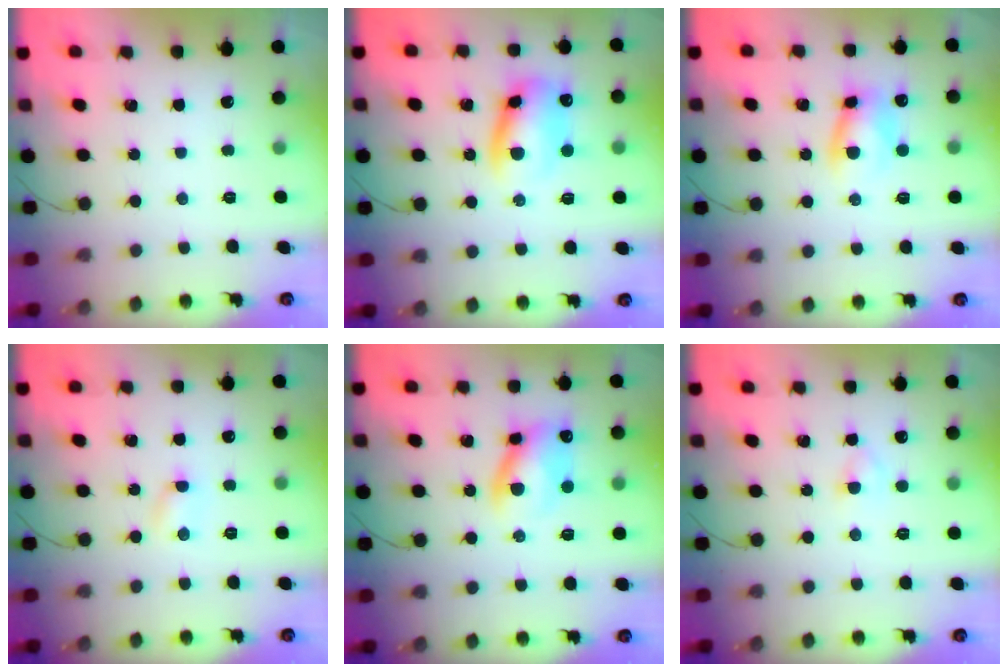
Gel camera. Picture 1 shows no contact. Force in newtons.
{"total": 10.4, "press": 10.3, "slide": 1.6}
{"total": 7.9, "press": 7.8, "slide": 0.6}
{"total": 2.7, "press": 2.6, "slide": 0.8}
{"total": 10.8, "press": 10.6, "slide": 2.1}
{"total": 2.7, "press": 2.4, "slide": 1.2}